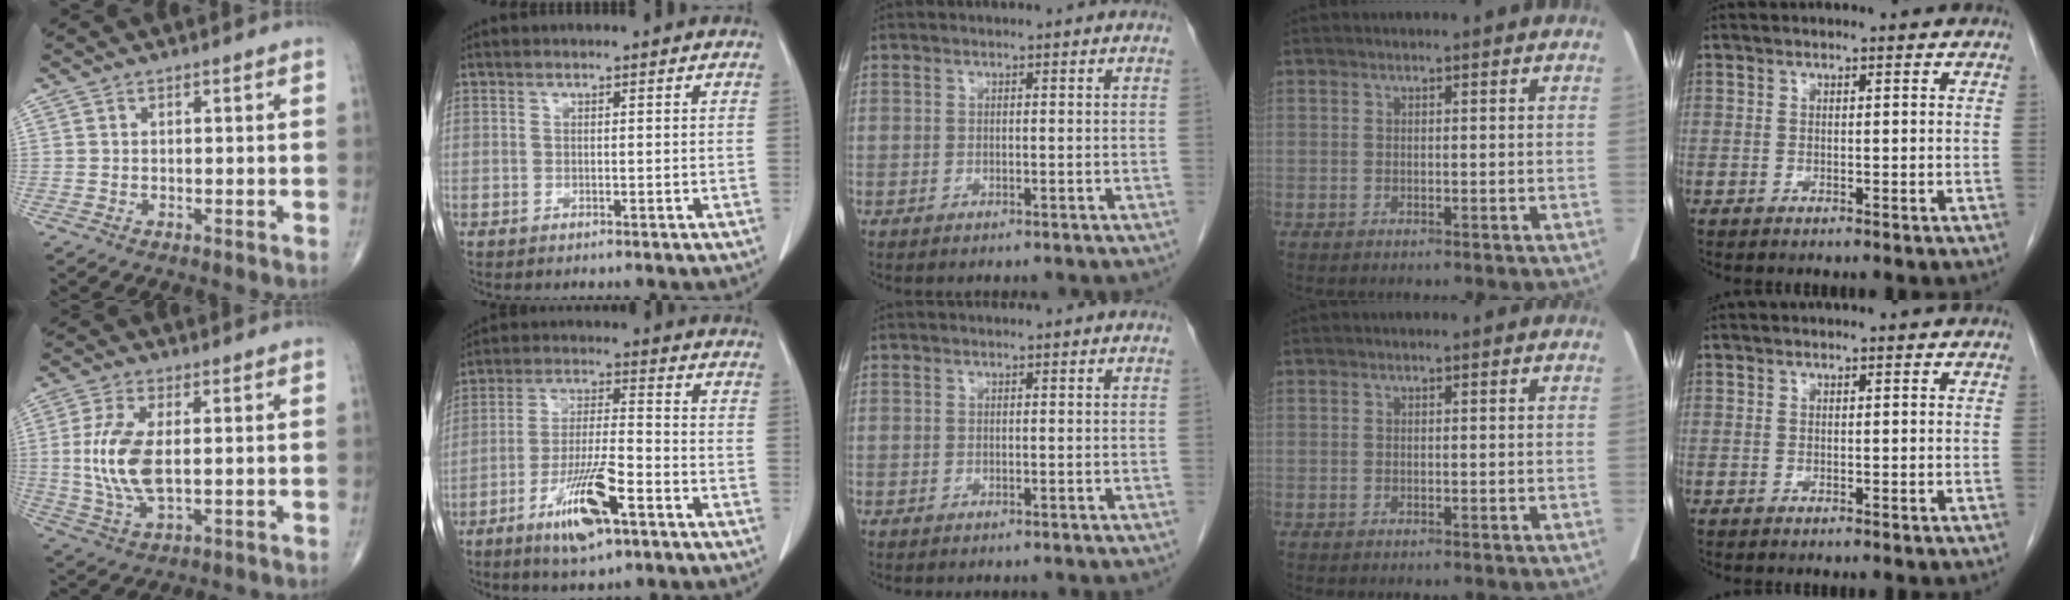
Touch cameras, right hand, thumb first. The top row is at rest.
{"thumb": {"total": 10.7, "force": [0.6, 4.9, 9.5], "torque": [-0.212, -0.007, 0.016]}, "index": {"total": 11.0, "force": [-5.9, 1.9, 9.1], "torque": [-0.175, -0.011, -0.102]}}